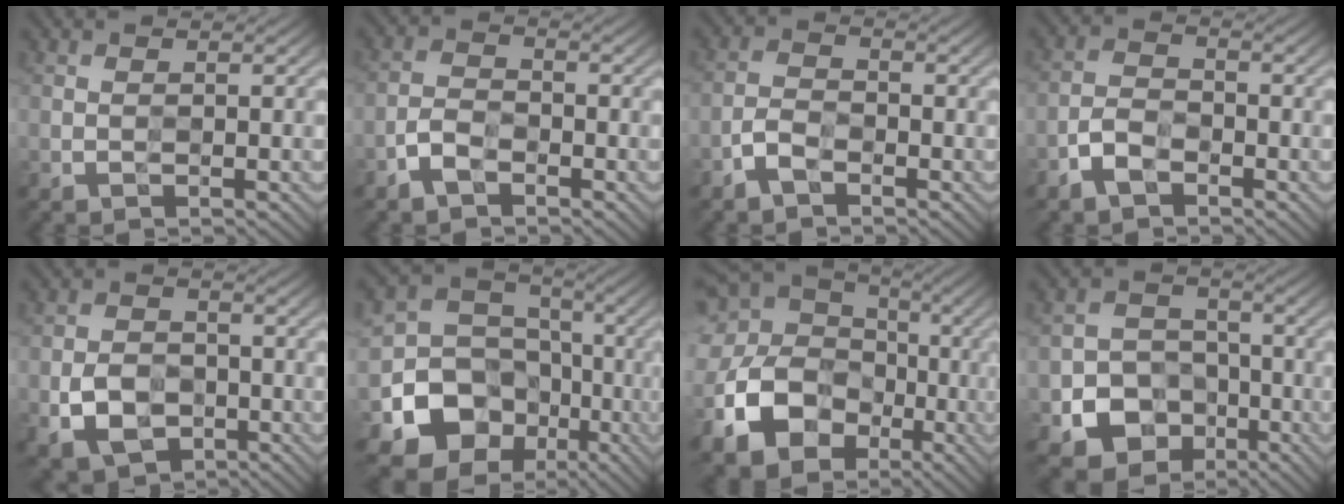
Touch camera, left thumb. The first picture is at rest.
{"total": 3.0, "force": [-2.1, 1.3, 1.7], "torque": [-0.035, 0.004, -0.051]}
{"total": 2.7, "force": [-1.9, 1.1, 1.5], "torque": [-0.033, 0.005, -0.048]}
{"total": 3.5, "force": [-2.4, 1.6, 2.0], "torque": [-0.041, 0.003, -0.058]}
{"total": 6.0, "force": [-2.4, 4.2, 3.6], "torque": [-0.072, -0.010, -0.045]}
{"total": 14.4, "force": [-5.2, 12.5, 5.0], "torque": [-0.132, -0.034, -0.112]}
{"total": 17.1, "force": [-4.7, 14.4, 8.1], "torque": [-0.217, -0.021, -0.094]}
{"total": 9.4, "force": [-4.4, 7.4, 3.6], "torque": [-0.073, -0.023, -0.097]}